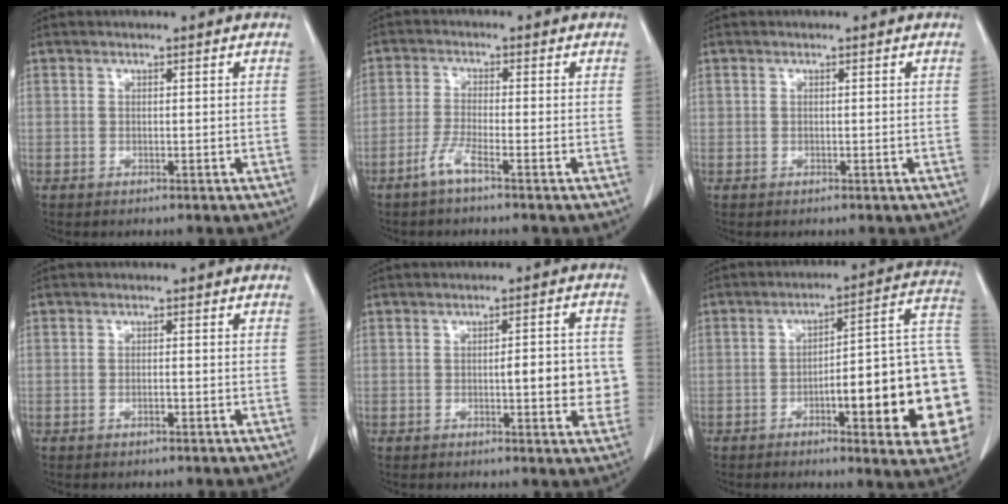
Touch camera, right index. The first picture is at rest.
{"total": 3.5, "force": [-2.4, -0.2, 2.5], "torque": [-0.055, -0.004, -0.054]}
{"total": 0.0}
{"total": 0.9, "force": [-0.5, 0.1, 0.7], "torque": [-0.017, 0.001, -0.007]}
{"total": 6.8, "force": [-0.8, 1.8, 6.6], "torque": [-0.078, 0.008, -0.011]}
{"total": 21.6, "force": [-4.8, 3.3, 20.8], "torque": [-0.188, 0.026, -0.053]}